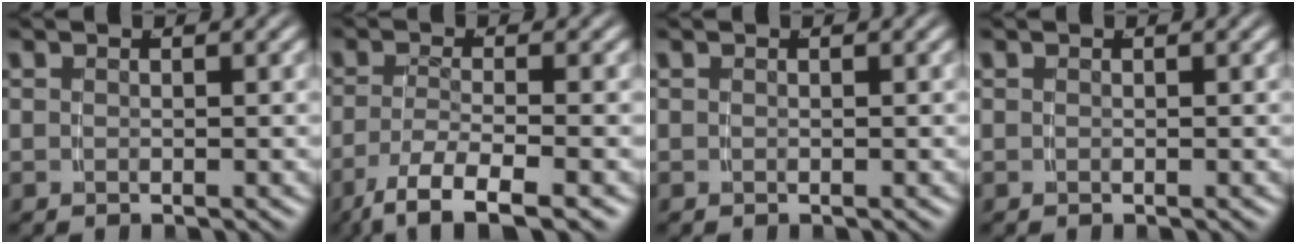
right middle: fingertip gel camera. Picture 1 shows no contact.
{"total": 7.2, "force": [-5.3, 1.9, 4.5], "torque": [-0.082, -0.035, -0.063]}
{"total": 0.0}
{"total": 0.0}